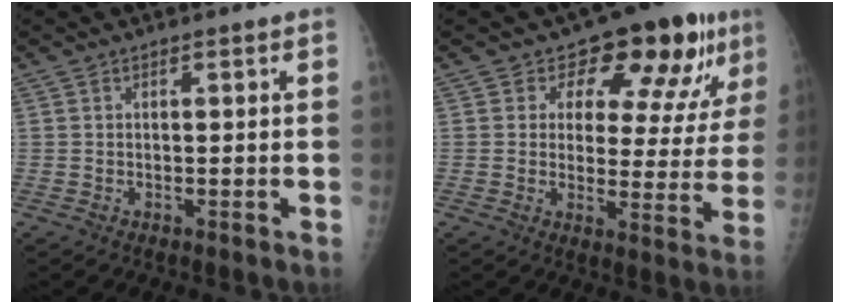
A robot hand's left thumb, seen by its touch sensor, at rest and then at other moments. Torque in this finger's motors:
{"motor_torque": [0.07, 0.39, -0.06, -0.13, 0.06]}